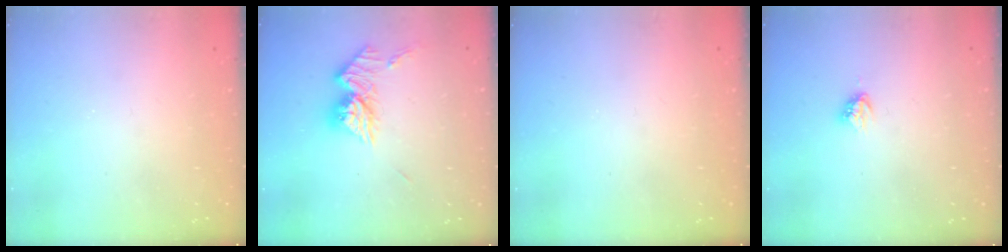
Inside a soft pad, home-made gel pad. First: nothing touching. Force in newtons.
{"total": 11.1, "press": 11.1, "slide": 0.9}
{"total": 0.0}
{"total": 4.0, "press": 3.9, "slide": 0.5}